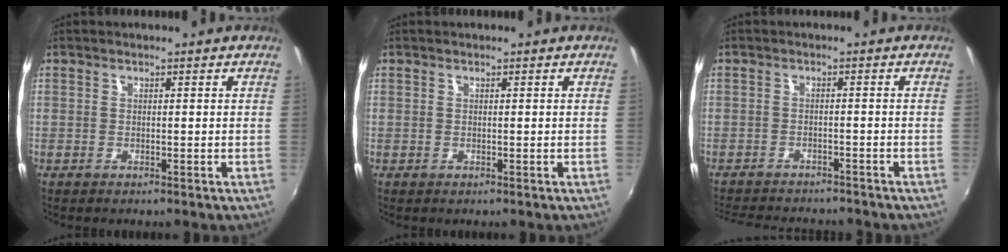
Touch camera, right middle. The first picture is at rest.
{"total": 0.0}
{"total": 11.1, "force": [-9.9, 3.1, 3.8], "torque": [-0.093, -0.012, -0.148]}